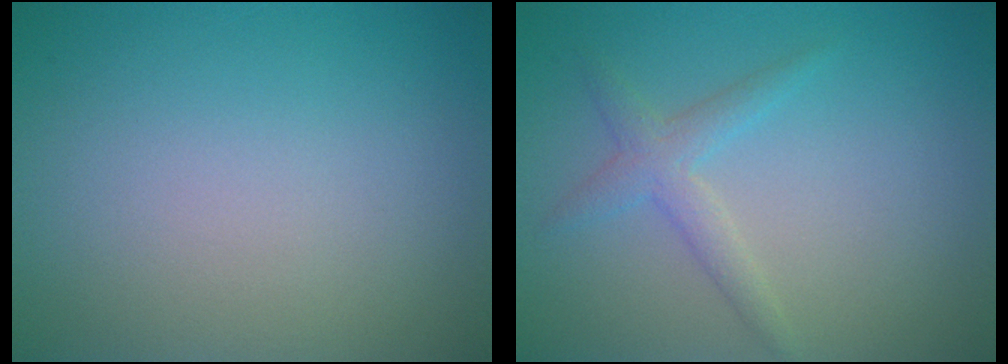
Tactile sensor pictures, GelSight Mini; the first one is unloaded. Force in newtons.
{"total": 2.1, "press": 2.1, "slide": 0.1}